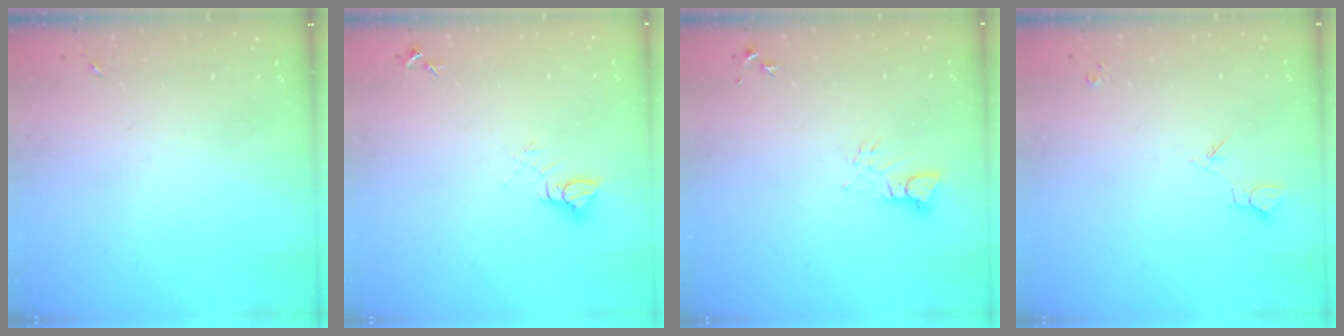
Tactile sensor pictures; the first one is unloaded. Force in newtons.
{"total": 5.0, "press": 5.0, "slide": 0.4}
{"total": 3.6, "press": 3.6, "slide": 0.3}
{"total": 3.9, "press": 3.9, "slide": 0.7}